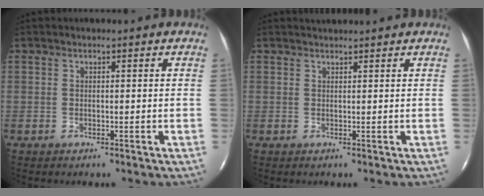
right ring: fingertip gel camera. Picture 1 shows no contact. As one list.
[{"total": 1.4, "force": [1.3, -0.2, 0.2], "torque": [-0.009, -0.001, 0.020]}]